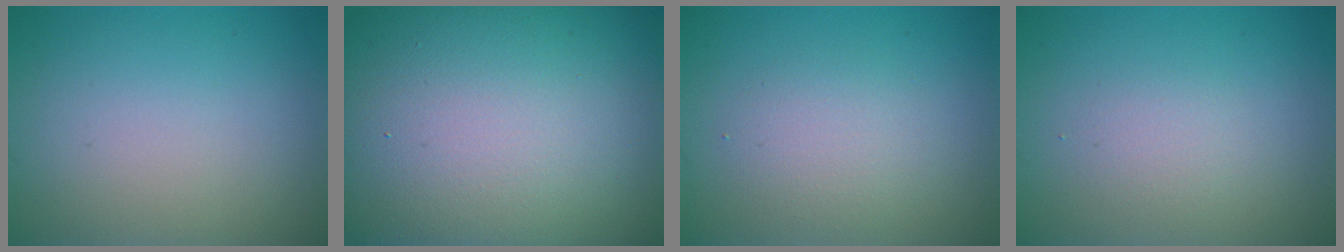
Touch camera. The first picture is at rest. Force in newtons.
{"total": 24.9, "press": 24.8, "slide": 1.4}
{"total": 2.3, "press": 2.3, "slide": 0.2}
{"total": 1.4, "press": 1.4, "slide": 0.0}